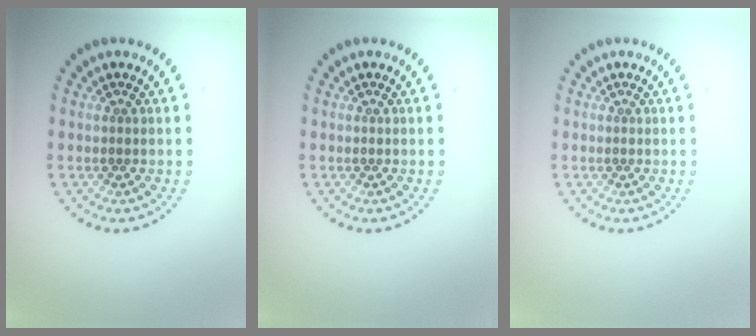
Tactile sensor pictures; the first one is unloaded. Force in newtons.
{"total": 0.0}
{"total": 0.0}